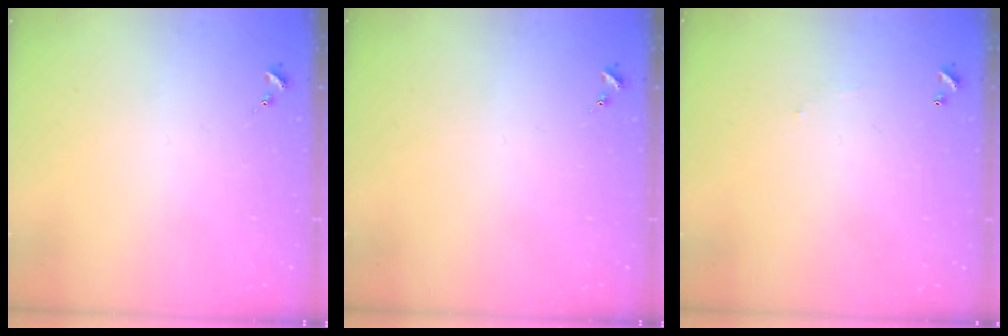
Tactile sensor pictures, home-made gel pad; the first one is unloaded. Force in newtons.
{"total": 0.0}
{"total": 3.7, "press": 3.7, "slide": 0.2}